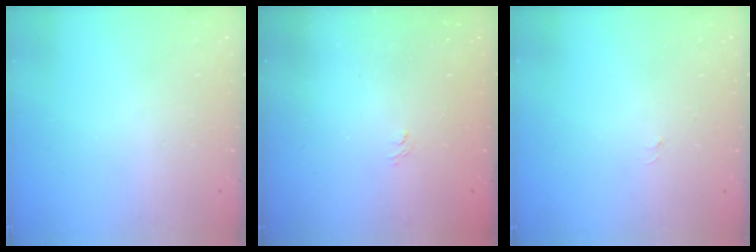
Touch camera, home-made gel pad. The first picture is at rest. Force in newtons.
{"total": 1.4, "press": 0.7, "slide": 1.1}
{"total": 2.8, "press": 2.8, "slide": 0.3}